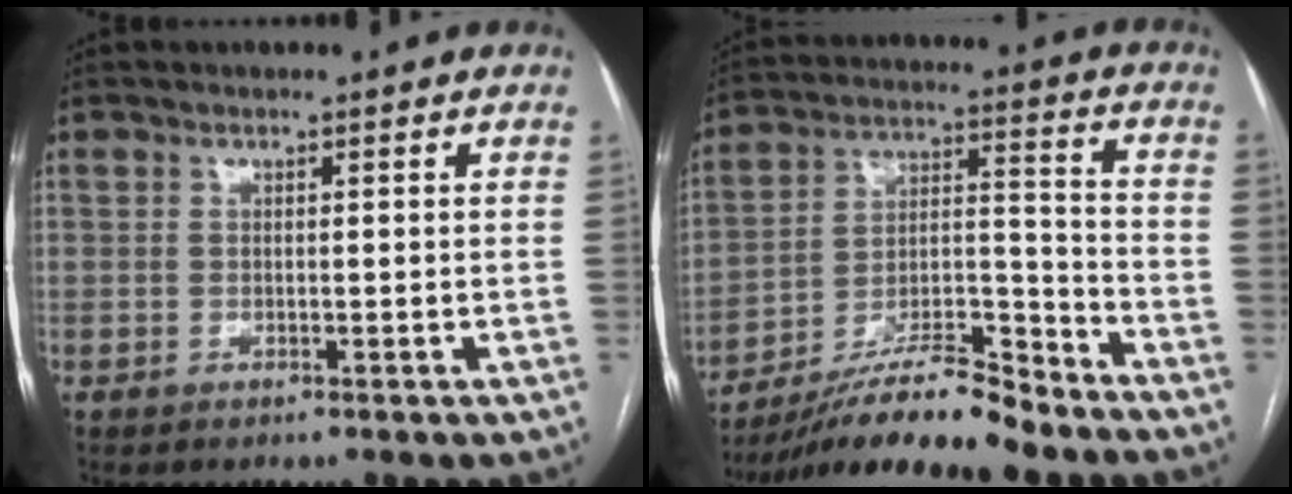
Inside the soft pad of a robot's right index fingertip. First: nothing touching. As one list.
[{"total": 16.7, "force": [-14.1, 1.6, 8.9], "torque": [-0.160, 0.002, -0.246]}]